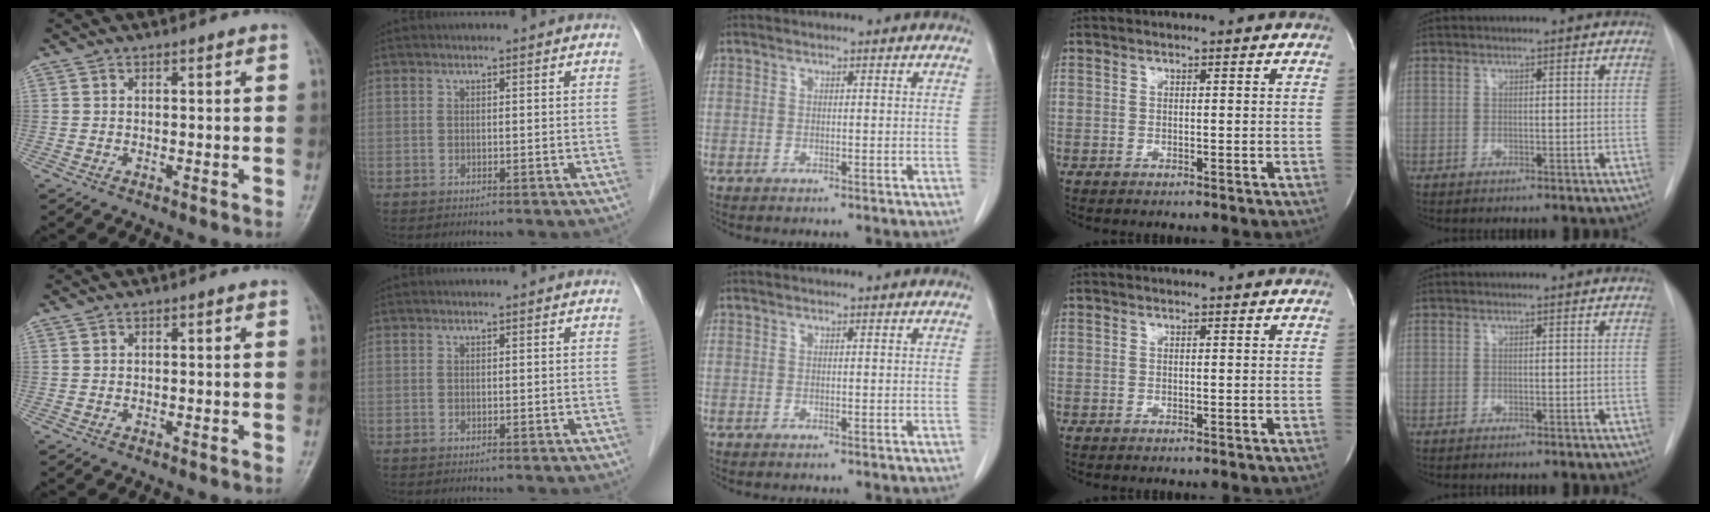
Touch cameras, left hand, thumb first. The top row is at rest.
{}